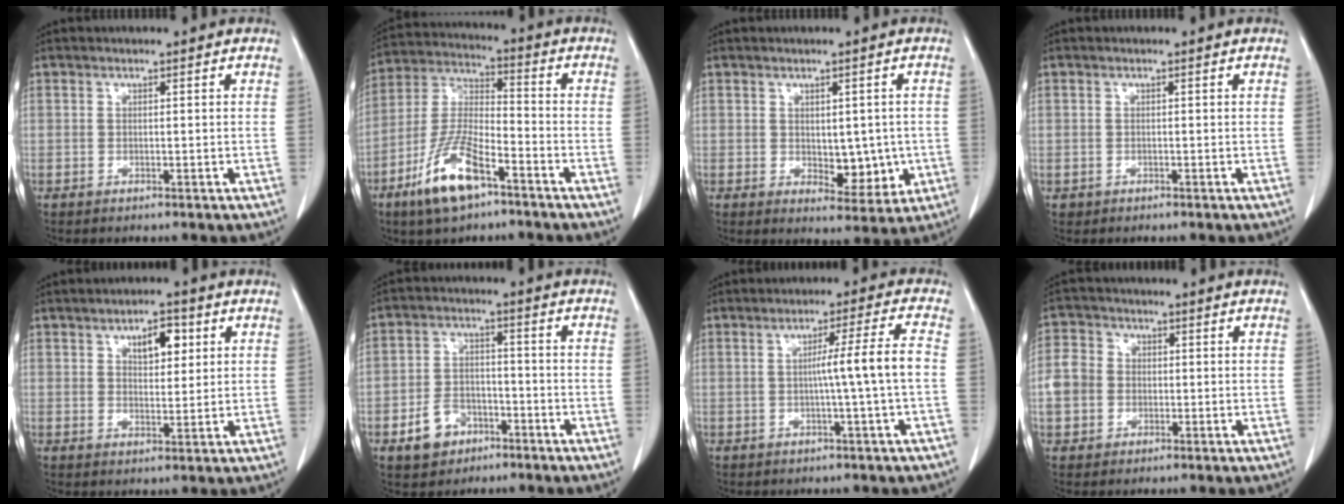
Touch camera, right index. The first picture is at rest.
{"total": 12.5, "force": [-7.2, 3.6, 9.5], "torque": [-0.206, -0.009, -0.135]}
{"total": 6.1, "force": [-0.5, 3.3, 5.1], "torque": [-0.059, -0.005, 0.007]}
{"total": 0.6, "force": [-0.2, 0.5, 0.0], "torque": [-0.003, 0.004, -0.005]}
{"total": 5.1, "force": [2.2, 2.3, 4.0], "torque": [-0.062, 0.004, 0.035]}
{"total": 6.7, "force": [-3.6, 5.0, 2.7], "torque": [-0.059, 0.014, -0.054]}
{"total": 6.0, "force": [-0.7, -1.6, 5.8], "torque": [-0.089, 0.007, -0.008]}
{"total": 5.6, "force": [-0.8, 5.0, 2.5], "torque": [-0.068, 0.020, -0.016]}